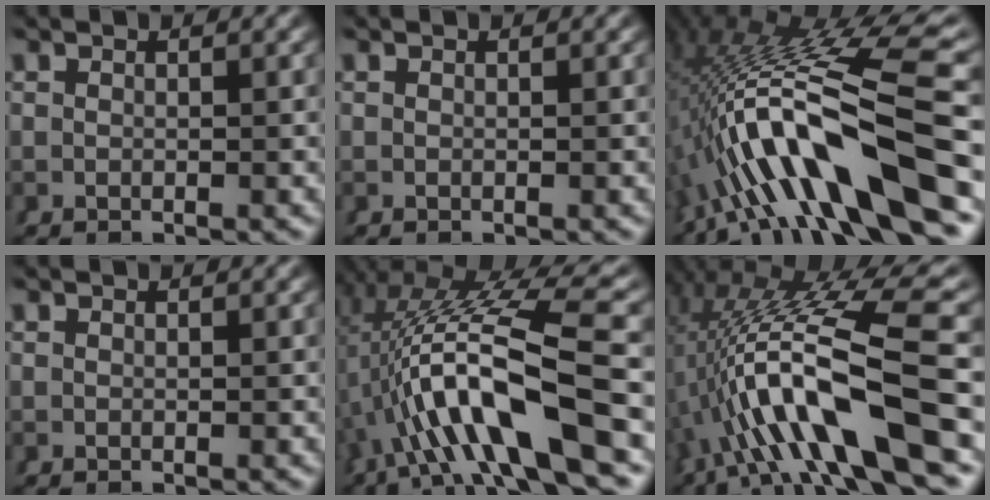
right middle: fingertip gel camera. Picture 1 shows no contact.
{"total": 0.0}
{"total": 14.2, "force": [-0.5, 5.1, 13.3], "torque": [-0.227, 0.013, -0.006]}
{"total": 0.0}
{"total": 11.4, "force": [0.5, 3.8, 10.8], "torque": [-0.189, 0.007, 0.014]}
{"total": 13.1, "force": [0.2, 4.6, 12.2], "torque": [-0.216, 0.005, 0.011]}